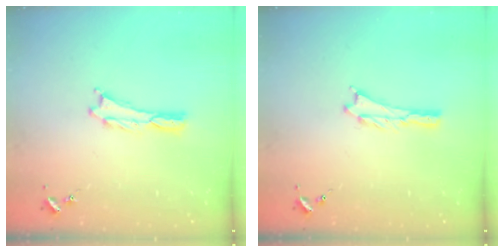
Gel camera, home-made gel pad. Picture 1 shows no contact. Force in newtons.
{"total": 0.5, "press": 0.5, "slide": 0.2}